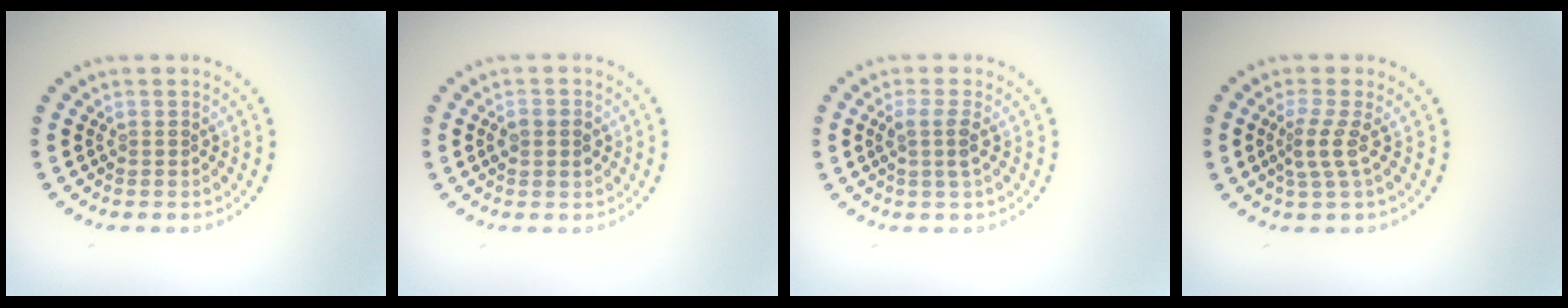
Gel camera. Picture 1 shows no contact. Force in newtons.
{"total": 2.2, "press": 2.2, "slide": 0.1}
{"total": 1.9, "press": 1.5, "slide": 1.1}
{"total": 2.2, "press": 1.5, "slide": 1.7}